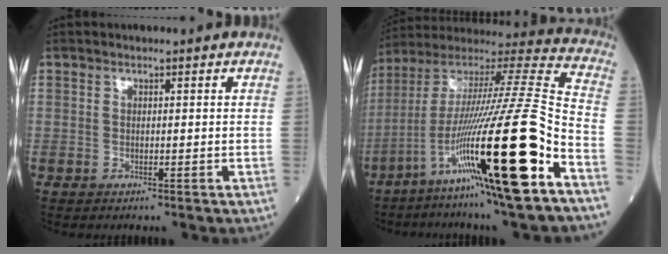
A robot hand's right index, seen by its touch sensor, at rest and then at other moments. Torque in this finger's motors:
{"motor_torque": [1.08, -0.51, 0.62, 0.21]}